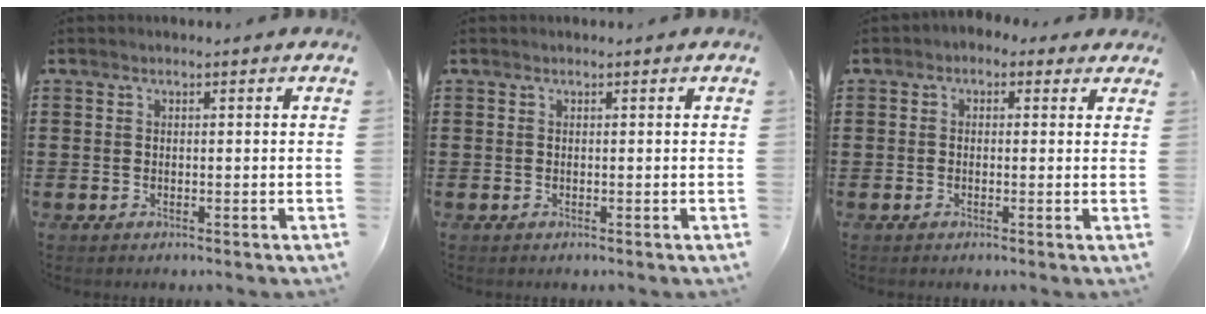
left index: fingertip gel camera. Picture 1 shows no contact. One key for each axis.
{"total": 0.0}
{"total": 1.2, "fx": -0.2, "fy": 1.1, "fz": 0.5, "tx": -0.013, "ty": 0.008, "tz": -0.007}